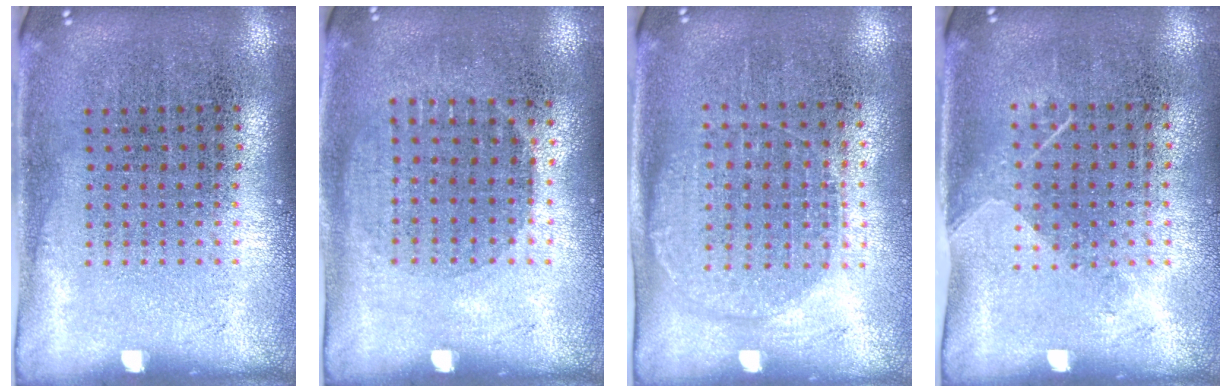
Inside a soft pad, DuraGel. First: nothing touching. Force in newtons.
{"total": 1.0, "press": 0.9, "slide": 0.5}
{"total": 1.4, "press": 1.2, "slide": 0.6}
{"total": 1.2, "press": 0.9, "slide": 0.8}